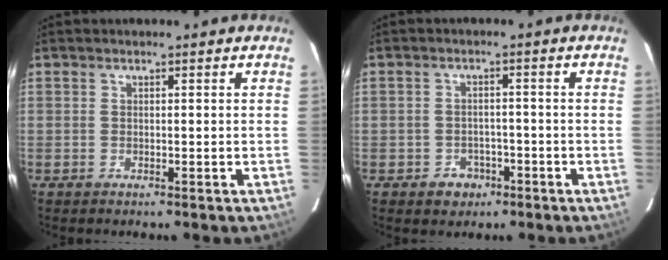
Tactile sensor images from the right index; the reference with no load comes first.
{"total": 3.6, "force": [-1.9, 2.9, 1.1], "torque": [-0.010, 0.008, -0.022]}